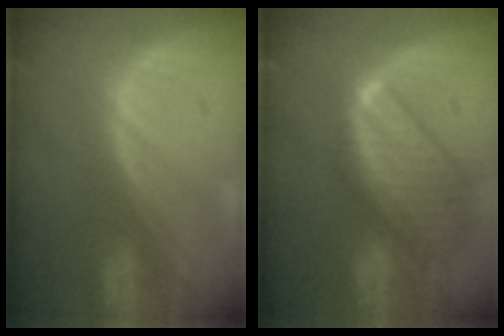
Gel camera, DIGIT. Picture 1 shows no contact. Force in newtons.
{"total": 9.7, "press": 8.4, "slide": 4.9}